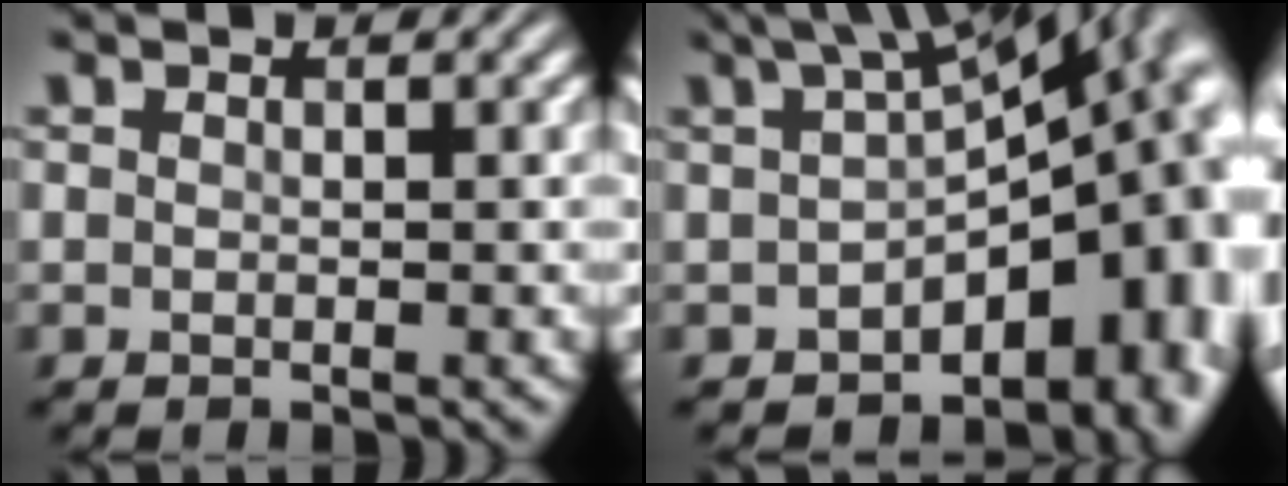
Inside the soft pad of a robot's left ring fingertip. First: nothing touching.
{"total": 15.3, "force": [-2.5, 8.2, 12.7], "torque": [-0.140, -0.012, -0.016]}